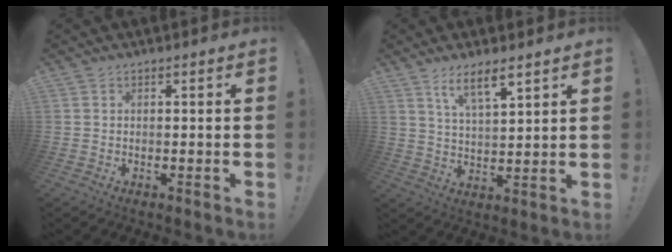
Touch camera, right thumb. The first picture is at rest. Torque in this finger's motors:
{"motor_torque": [0.00, 0.03, 0.05, 0.07, 0.20]}